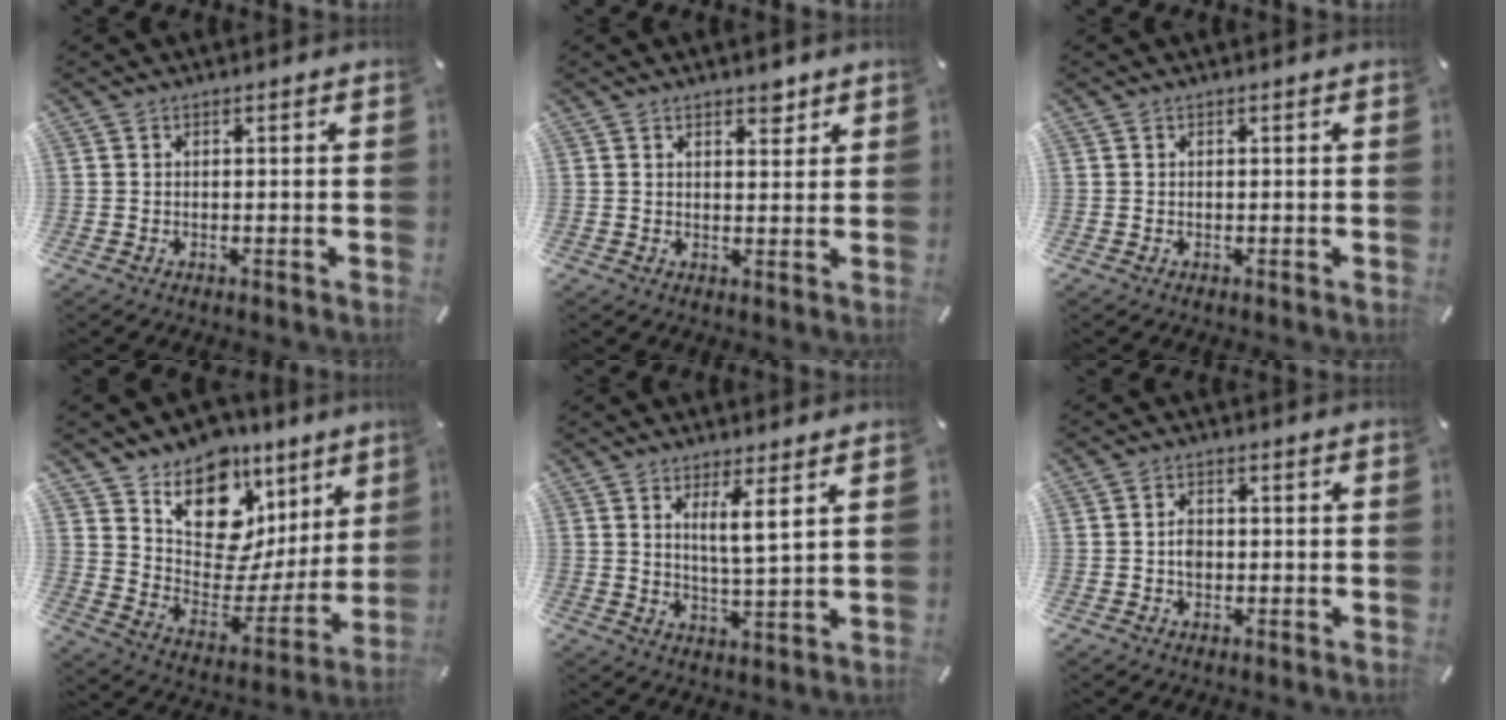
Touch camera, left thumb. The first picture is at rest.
{"total": 3.4, "force": [2.6, 1.7, 1.4], "torque": [0.001, -0.017, 0.039]}
{"total": 0.0}
{"total": 15.5, "force": [10.2, 9.9, 6.1], "torque": [-0.085, -0.098, 0.178]}
{"total": 6.0, "force": [3.4, 0.4, 4.9], "torque": [-0.089, -0.017, 0.052]}
{"total": 2.4, "force": [-0.3, 1.9, 1.6], "torque": [-0.031, 0.005, -0.006]}